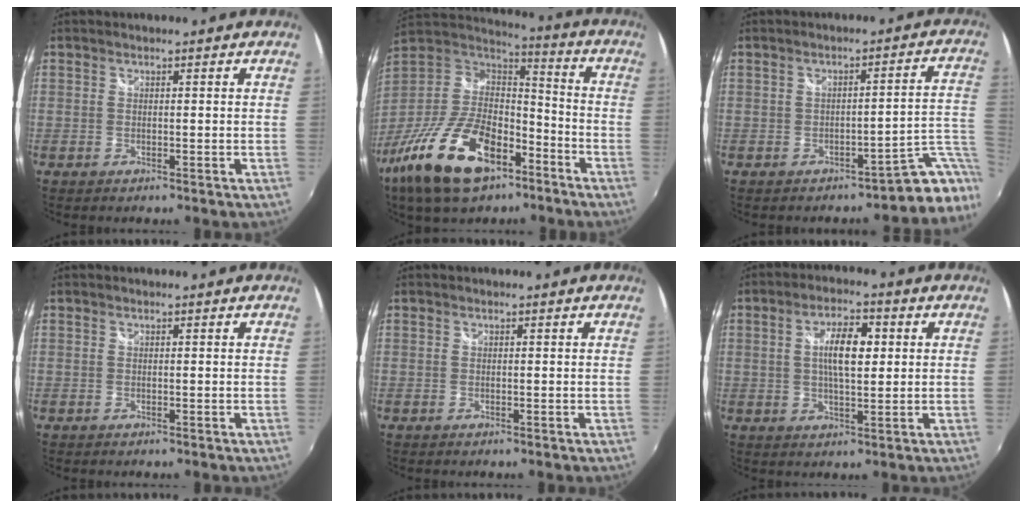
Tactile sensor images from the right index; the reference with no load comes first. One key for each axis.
{"total": 24.8, "fx": -14.0, "fy": 12.6, "fz": 16.2, "tx": -0.338, "ty": -0.021, "tz": -0.241}
{"total": 5.9, "fx": -3.4, "fy": 1.1, "fz": 4.7, "tx": -0.037, "ty": 0.010, "tz": -0.047}
{"total": 0.0}
{"total": 0.0}
{"total": 7.5, "fx": 1.3, "fy": 2.8, "fz": 6.8, "tx": -0.121, "ty": 0.013, "tz": 0.025}